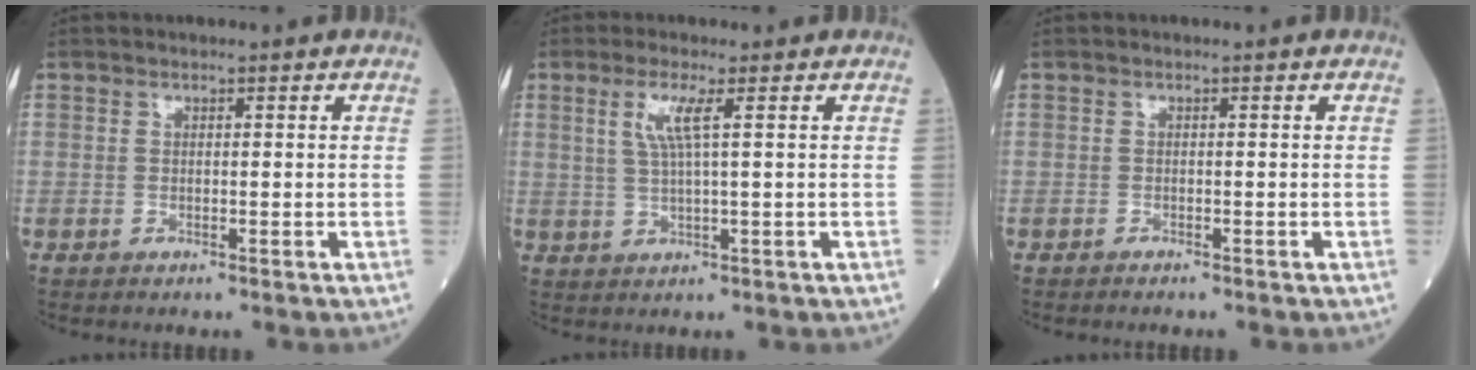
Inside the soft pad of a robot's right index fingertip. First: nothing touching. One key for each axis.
{"total": 4.0, "fx": 1.4, "fy": -0.3, "fz": 3.7, "tx": -0.080, "ty": 0.001, "tz": 0.028}
{"total": 0.7, "fx": -0.6, "fy": 0.0, "fz": 0.3, "tx": -0.009, "ty": -0.004, "tz": -0.008}